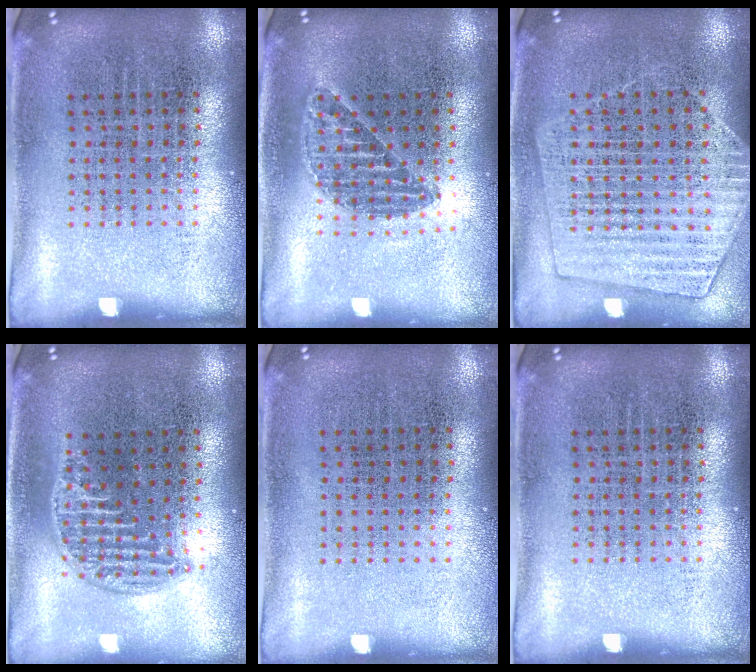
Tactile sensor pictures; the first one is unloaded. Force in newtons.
{"total": 1.1, "press": 1.0, "slide": 0.4}
{"total": 1.4, "press": 1.4, "slide": 0.3}
{"total": 1.2, "press": 1.1, "slide": 0.5}
{"total": 0.0}
{"total": 0.0}